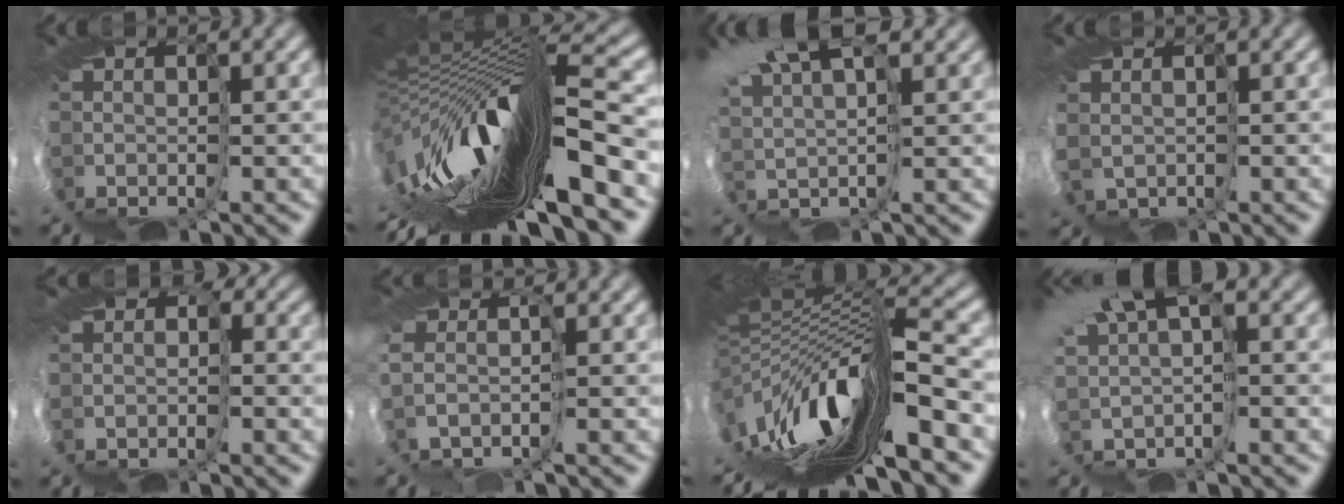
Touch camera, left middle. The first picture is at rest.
{"total": 11.6, "force": [-0.7, -1.1, 11.5], "torque": [-0.192, -0.025, 0.021]}
{"total": 7.6, "force": [6.4, -4.0, 1.2], "torque": [-0.021, 0.021, 0.136]}
{"total": 4.7, "force": [0.6, 4.2, 1.9], "torque": [-0.078, -0.015, 0.006]}
{"total": 2.4, "force": [0.0, 2.0, 1.3], "torque": [-0.028, 0.004, 0.001]}
{"total": 2.2, "force": [0.3, -2.0, 0.8], "torque": [-0.034, -0.007, 0.041]}
{"total": 9.4, "force": [-1.5, -1.3, 9.1], "torque": [-0.168, 0.004, 0.003]}
{"total": 4.4, "force": [2.6, -3.4, 1.2], "torque": [-0.017, 0.006, 0.067]}